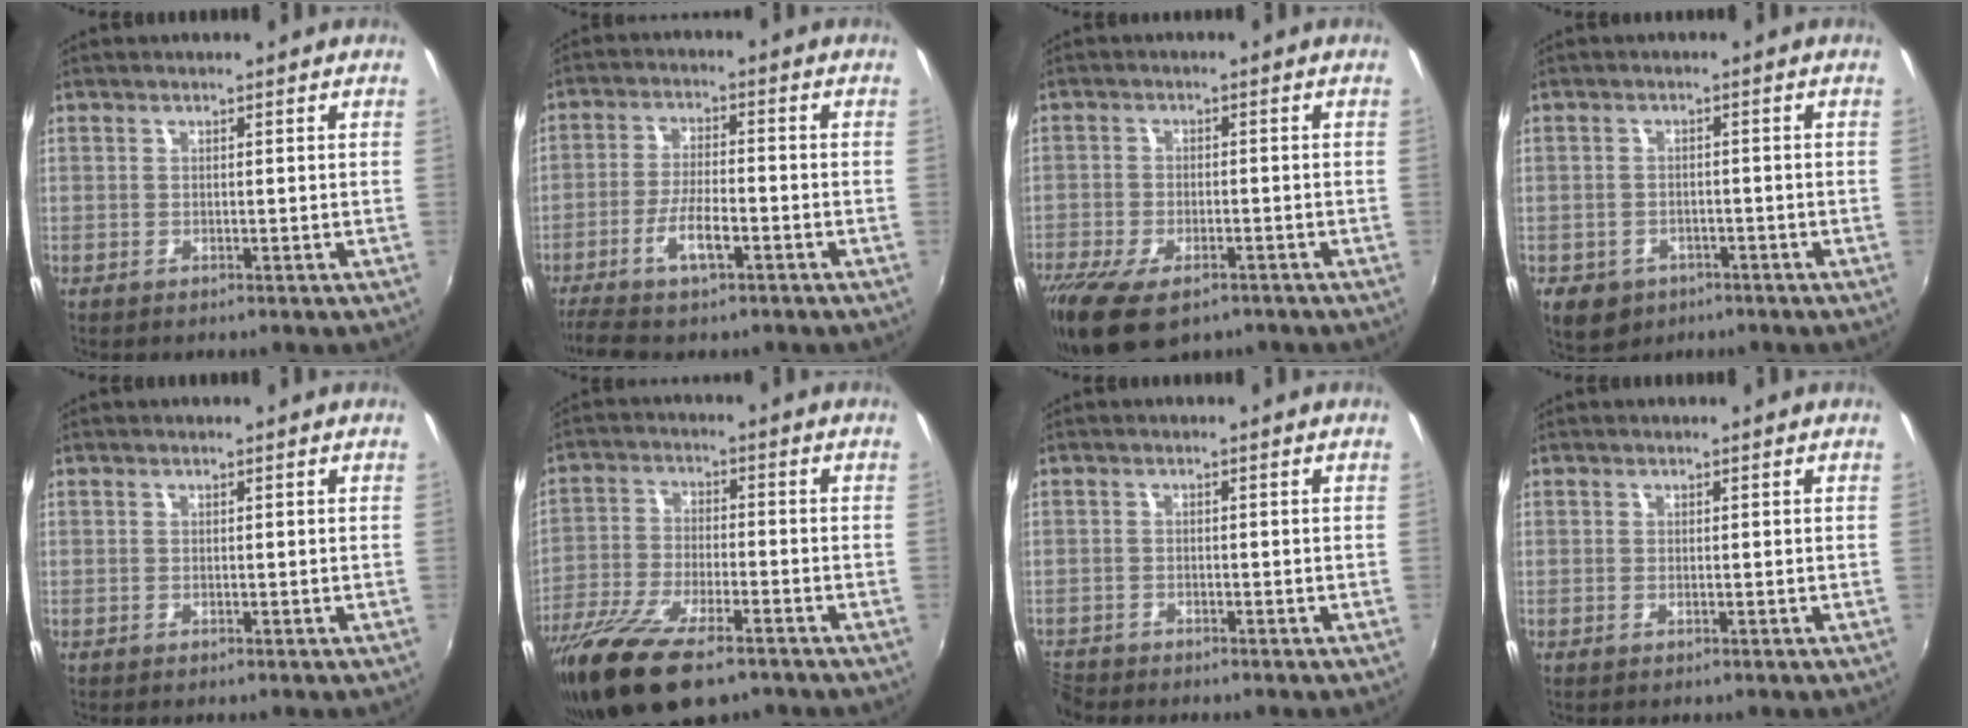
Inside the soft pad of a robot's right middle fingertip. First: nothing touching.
{"total": 8.5, "force": [-5.3, 1.9, 6.4], "torque": [-0.144, -0.006, -0.101]}
{"total": 11.9, "force": [-8.1, 5.0, 7.1], "torque": [-0.167, -0.041, -0.140]}
{"total": 7.0, "force": [-3.7, 5.2, 2.8], "torque": [-0.071, -0.013, -0.051]}
{"total": 0.0}
{"total": 15.6, "force": [-11.0, 4.5, 10.1], "torque": [-0.214, -0.051, -0.203]}
{"total": 3.6, "force": [-3.5, 1.0, 0.3], "torque": [-0.024, -0.015, -0.072]}
{"total": 0.5, "force": [-0.1, -0.4, 0.3], "torque": [-0.004, 0.000, -0.002]}